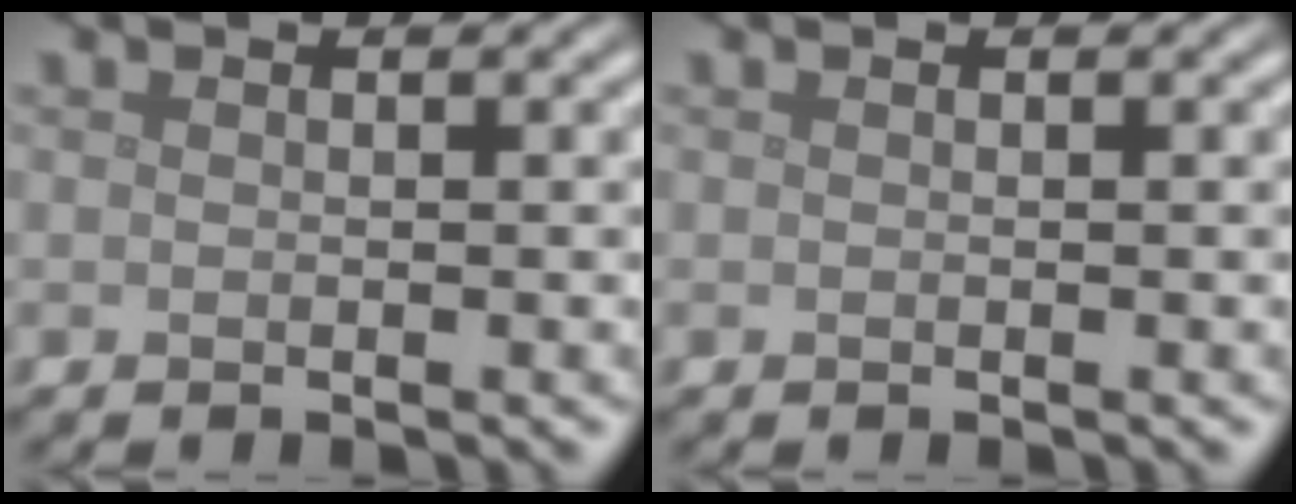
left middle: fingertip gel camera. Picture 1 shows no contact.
{"total": 0.0}